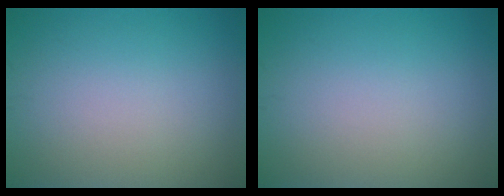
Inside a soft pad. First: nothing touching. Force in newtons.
{"total": 0.0}